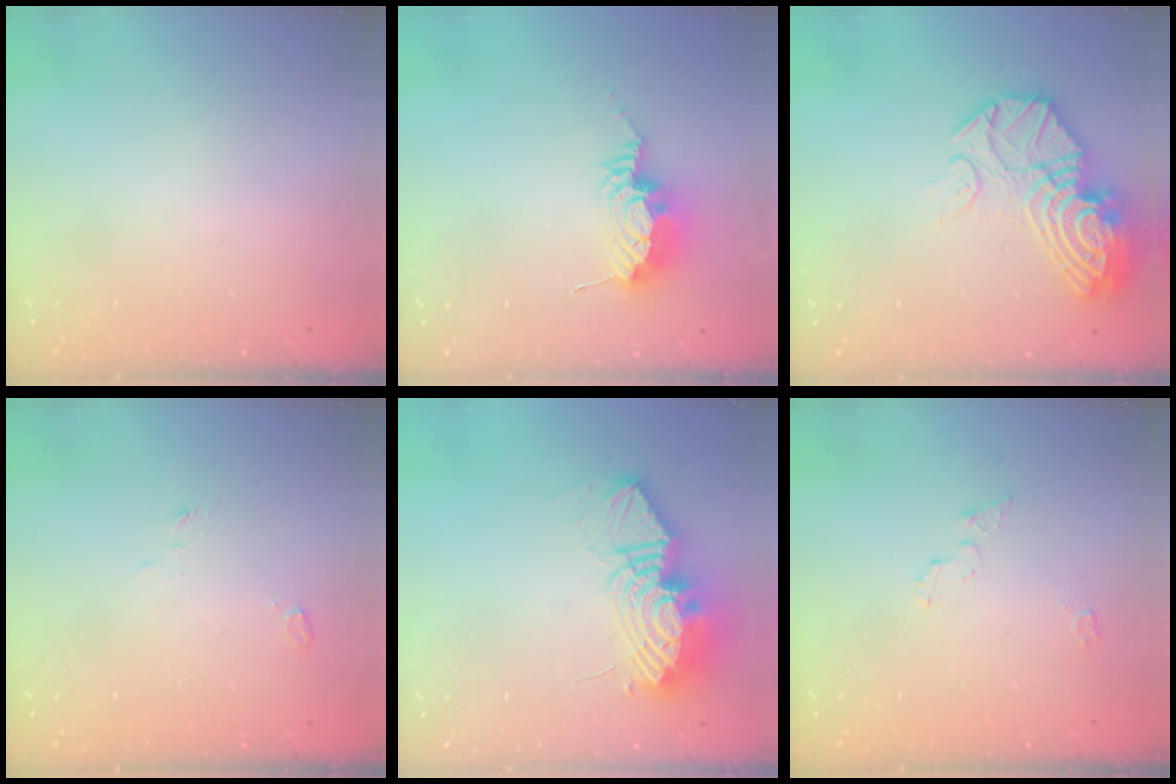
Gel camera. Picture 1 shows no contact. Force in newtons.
{"total": 9.1, "press": 9.1, "slide": 1.1}
{"total": 17.8, "press": 17.8, "slide": 1.8}
{"total": 3.4, "press": 3.3, "slide": 0.9}
{"total": 16.9, "press": 16.9, "slide": 1.7}
{"total": 3.8, "press": 3.8, "slide": 0.4}